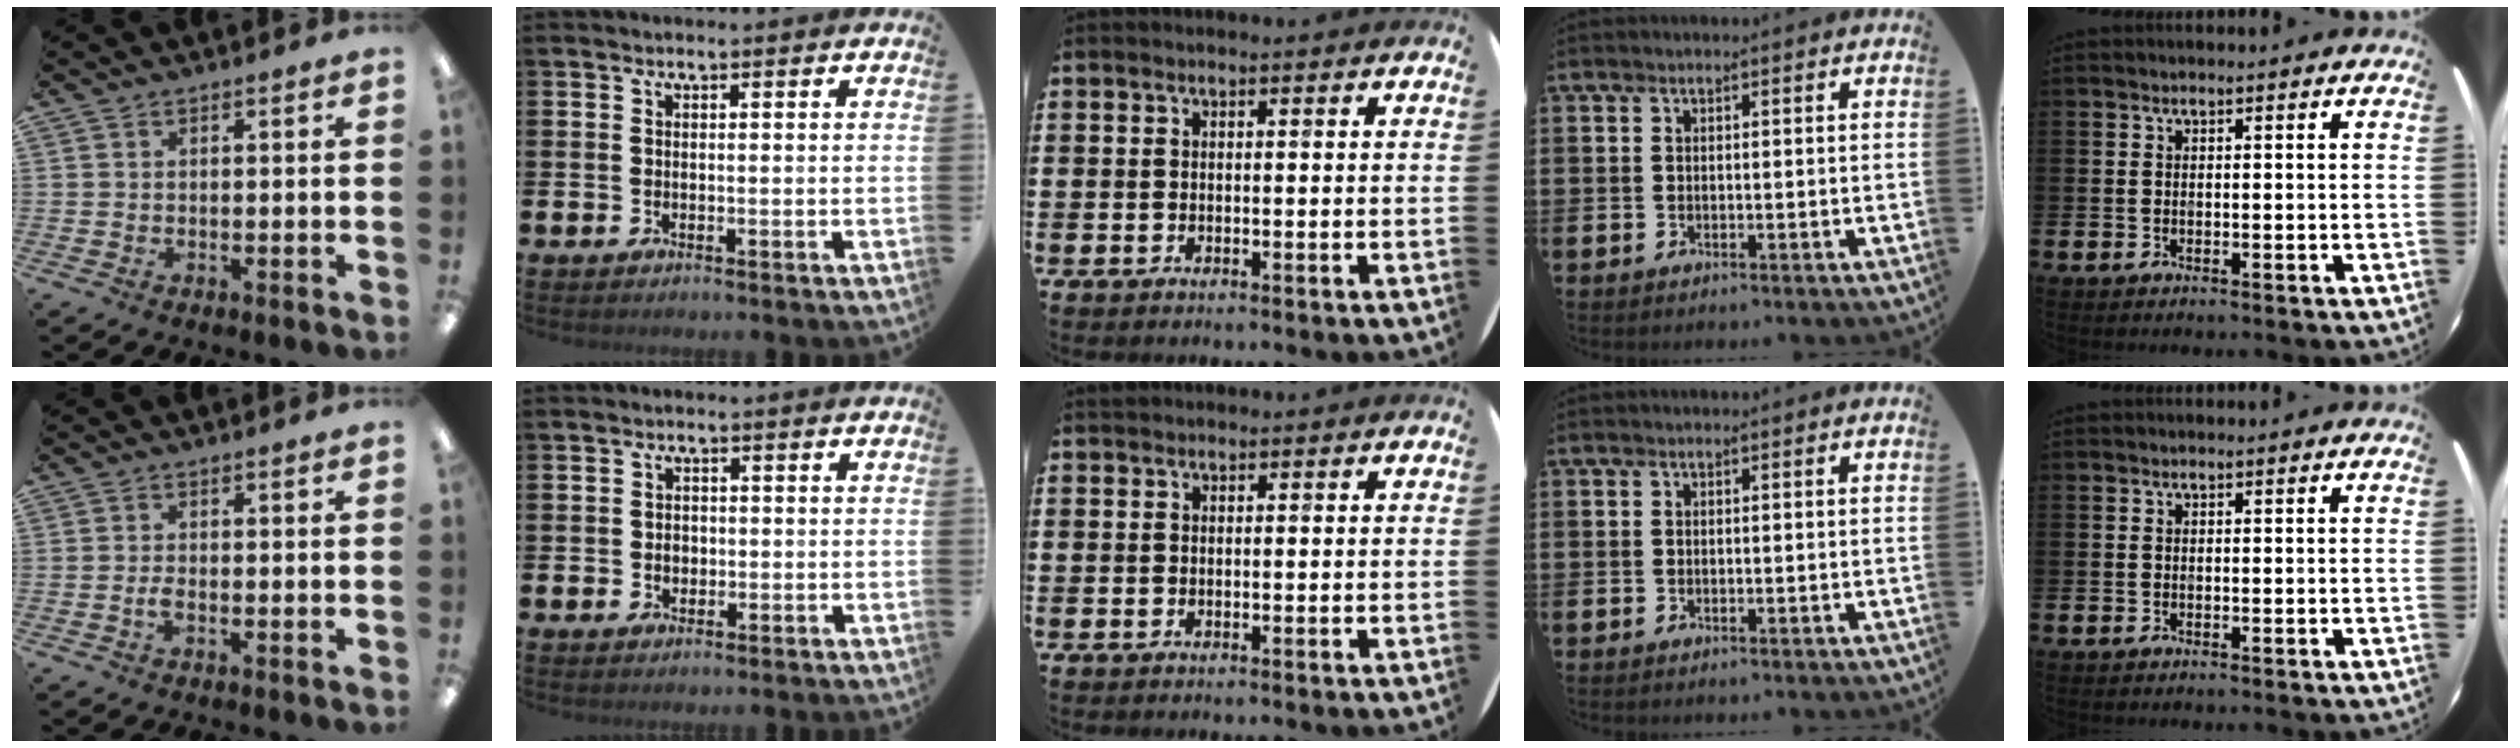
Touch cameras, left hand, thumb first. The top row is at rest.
{"thumb": {"total": 1.8, "force": [-0.5, 0.5, 1.6], "torque": [-0.028, 0.002, -0.010]}, "index": {"total": 1.6, "force": [-0.1, 1.4, 0.8], "torque": [-0.002, 0.001, -0.007]}}